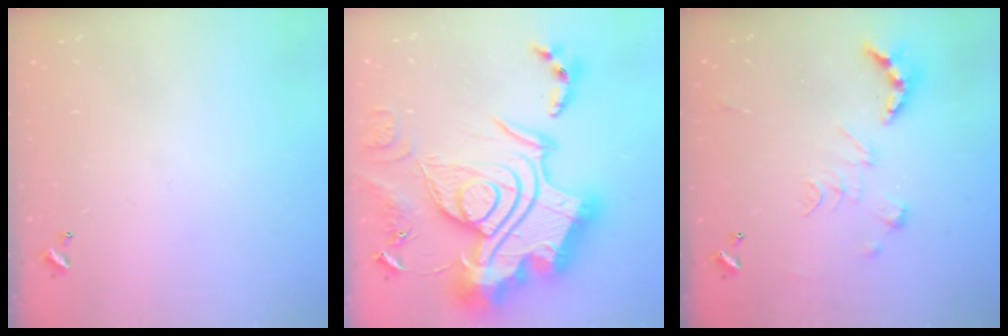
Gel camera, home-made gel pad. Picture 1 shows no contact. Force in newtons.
{"total": 0.6, "press": 0.6, "slide": 0.0}
{"total": 2.5, "press": 2.0, "slide": 1.5}